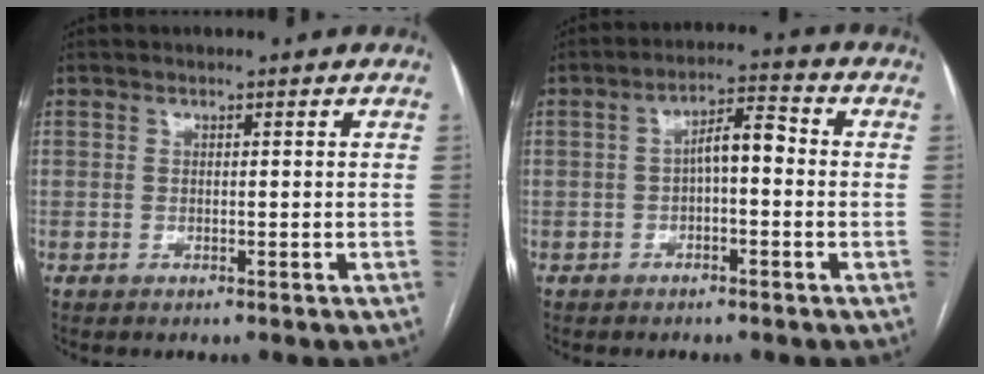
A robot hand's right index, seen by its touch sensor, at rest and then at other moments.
{"total": 5.2, "force": [-0.3, 1.7, 5.0], "torque": [-0.083, 0.027, -0.007]}